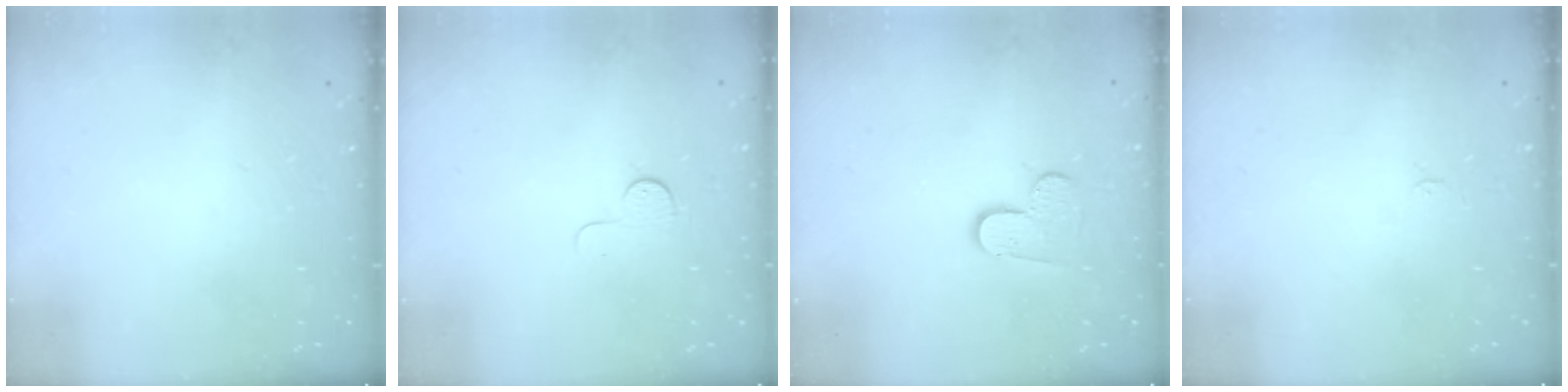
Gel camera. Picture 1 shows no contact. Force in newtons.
{"total": 4.6, "press": 4.6, "slide": 0.4}
{"total": 4.2, "press": 4.2, "slide": 0.4}
{"total": 2.4, "press": 2.4, "slide": 0.3}